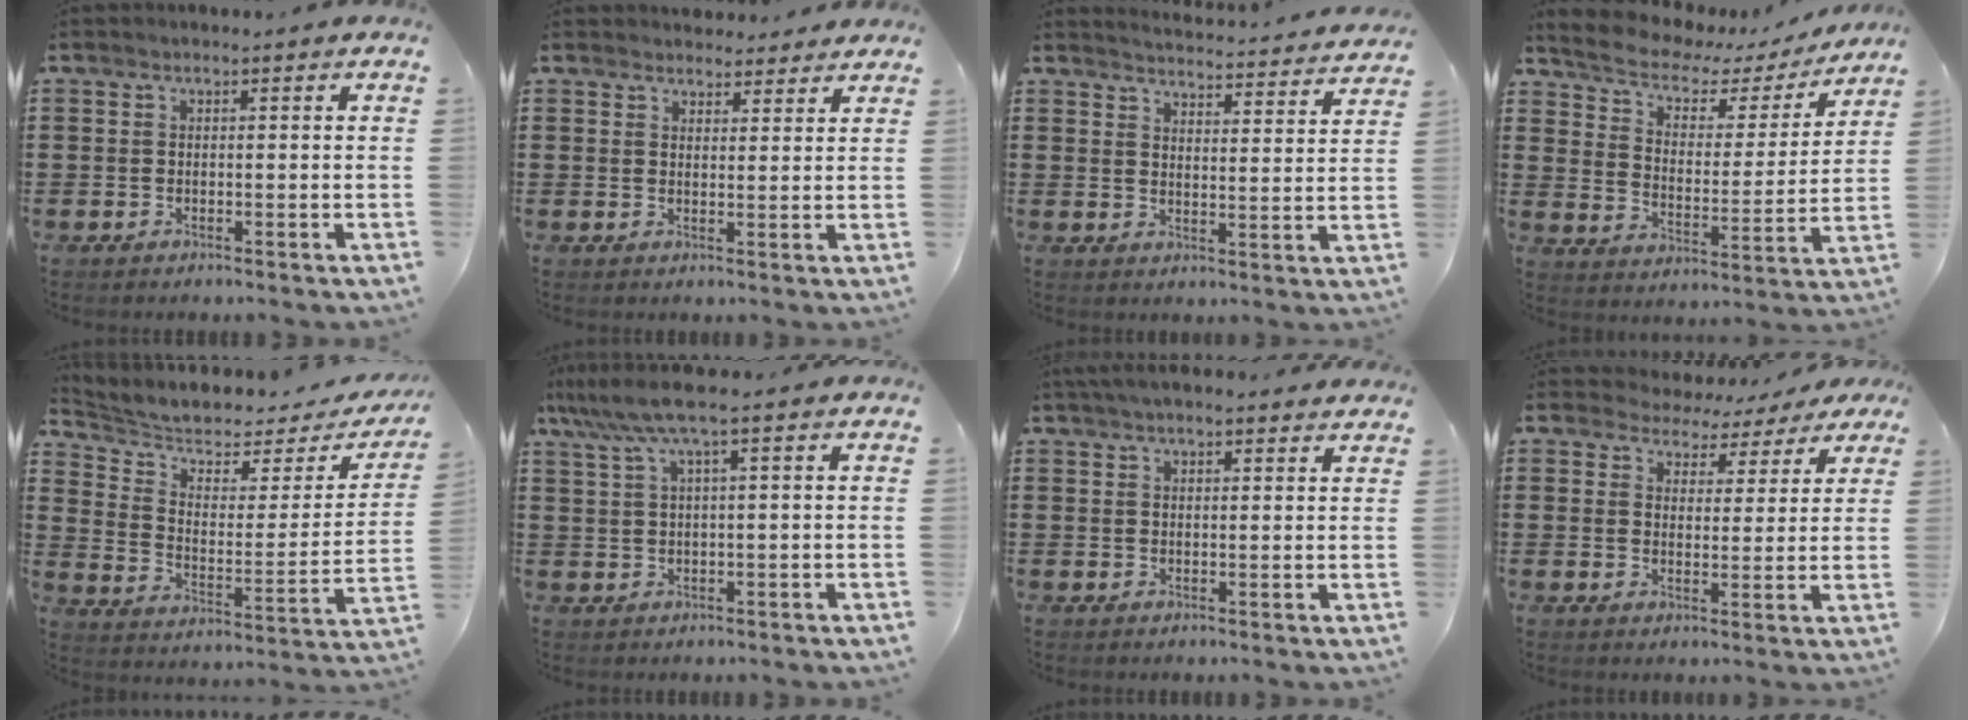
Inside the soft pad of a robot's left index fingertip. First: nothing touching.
{"total": 3.0, "force": [2.8, 0.8, 0.0], "torque": [-0.001, -0.008, 0.053]}
{"total": 3.7, "force": [3.7, -0.6, 0.1], "torque": [-0.012, -0.038, 0.059]}
{"total": 4.6, "force": [3.8, 2.2, 1.6], "torque": [-0.057, -0.025, 0.057]}
{"total": 5.0, "force": [4.4, 1.6, 1.7], "torque": [-0.061, -0.033, 0.072]}
{"total": 5.2, "force": [2.3, 0.1, 4.6], "torque": [-0.102, -0.007, 0.037]}
{"total": 2.7, "force": [2.5, 0.2, 1.1], "torque": [-0.027, 0.001, 0.047]}
{"total": 3.7, "force": [3.4, 1.4, 0.2], "torque": [-0.025, -0.015, 0.058]}